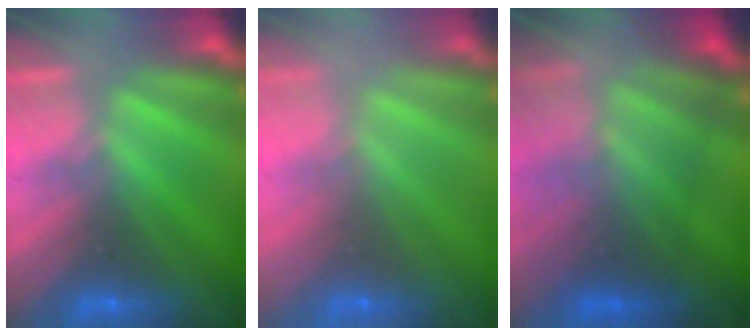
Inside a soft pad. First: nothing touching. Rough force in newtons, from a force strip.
{"total": 6.5}
{"total": 7.6}